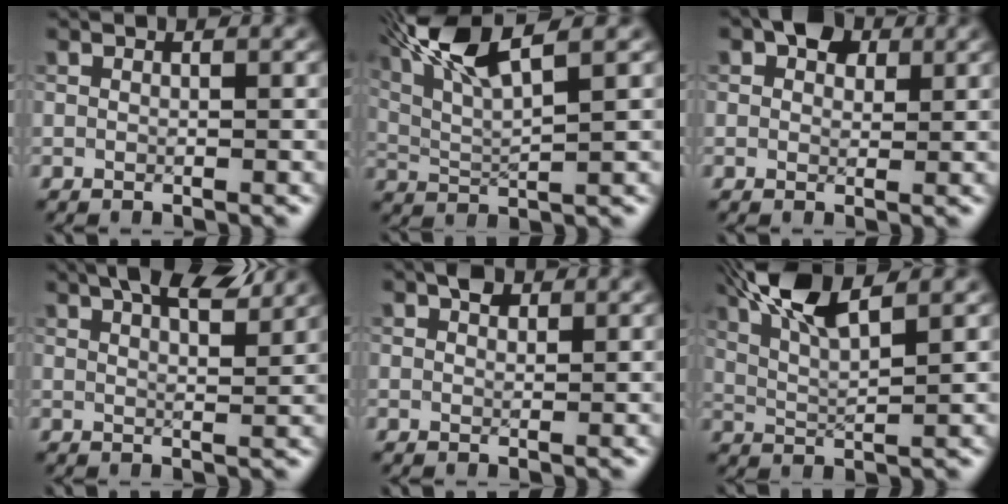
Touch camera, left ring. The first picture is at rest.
{"total": 7.7, "force": [4.8, 1.6, 5.8], "torque": [-0.113, 0.021, 0.092]}
{"total": 2.9, "force": [1.5, 1.9, 1.6], "torque": [-0.019, 0.004, 0.017]}
{"total": 6.5, "force": [4.6, 1.8, 4.2], "torque": [-0.048, 0.018, 0.046]}
{"total": 1.3, "force": [0.9, 0.7, 0.6], "torque": [-0.005, 0.004, 0.013]}
{"total": 6.0, "force": [3.9, 1.3, 4.4], "torque": [-0.089, 0.012, 0.074]}